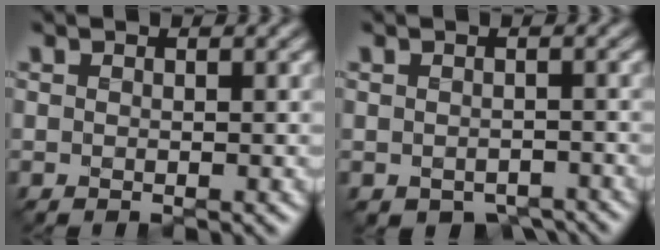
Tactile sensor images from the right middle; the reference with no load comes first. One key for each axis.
{"total": 2.9, "fx": -1.6, "fy": 1.8, "fz": 1.6, "tx": -0.017, "ty": -0.016, "tz": -0.017}